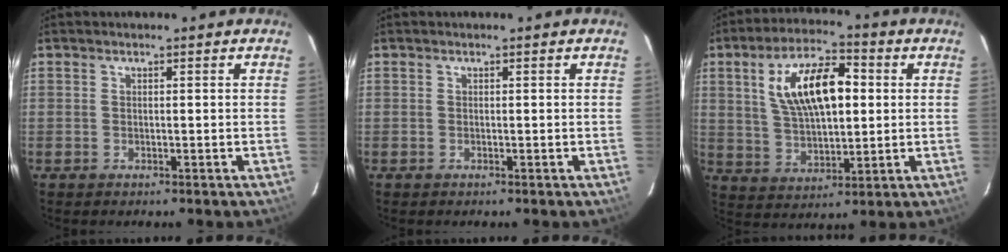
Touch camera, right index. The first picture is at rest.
{"total": 0.0}
{"total": 14.8, "force": [3.4, 6.7, 12.7], "torque": [-0.232, 0.020, 0.065]}